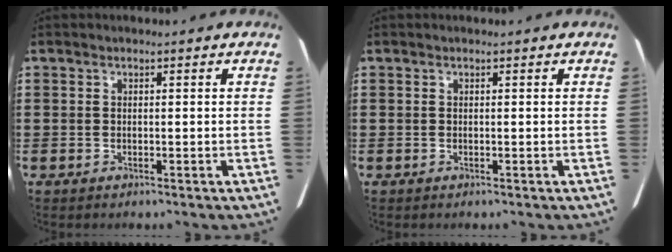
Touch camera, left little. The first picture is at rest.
{"total": 0.0}